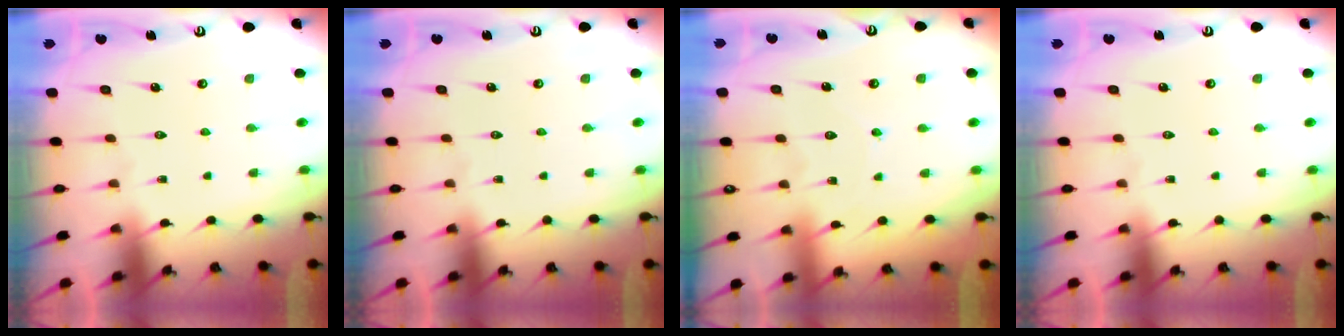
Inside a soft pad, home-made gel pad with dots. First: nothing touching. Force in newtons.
{"total": 0.0}
{"total": 5.5, "press": 5.5, "slide": 0.5}
{"total": 0.0}